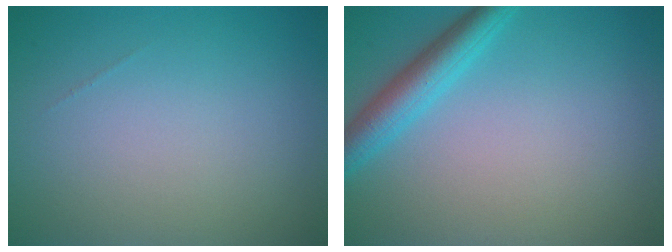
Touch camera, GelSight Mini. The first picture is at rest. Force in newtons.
{"total": 3.6, "press": 3.6, "slide": 0.1}